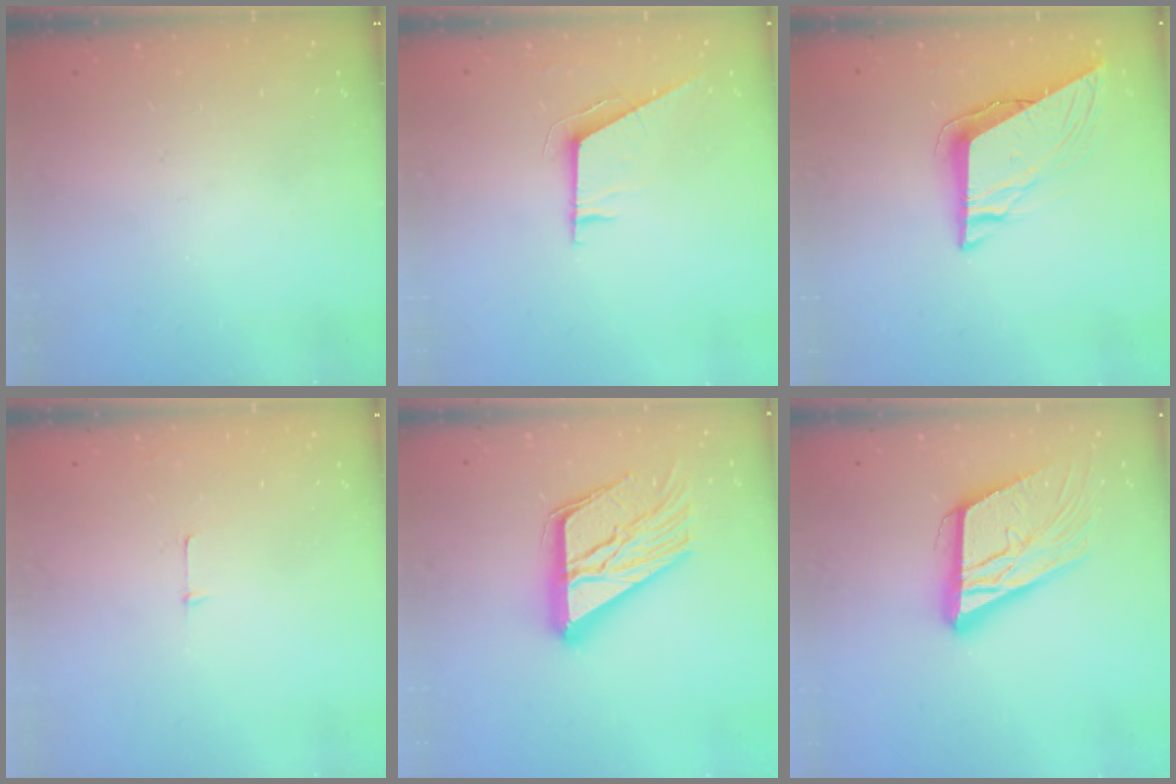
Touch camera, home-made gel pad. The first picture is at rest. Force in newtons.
{"total": 6.3, "press": 6.3, "slide": 0.7}
{"total": 8.9, "press": 8.8, "slide": 1.4}
{"total": 3.7, "press": 3.7, "slide": 0.3}
{"total": 21.0, "press": 20.9, "slide": 2.1}
{"total": 16.9, "press": 16.5, "slide": 3.6}